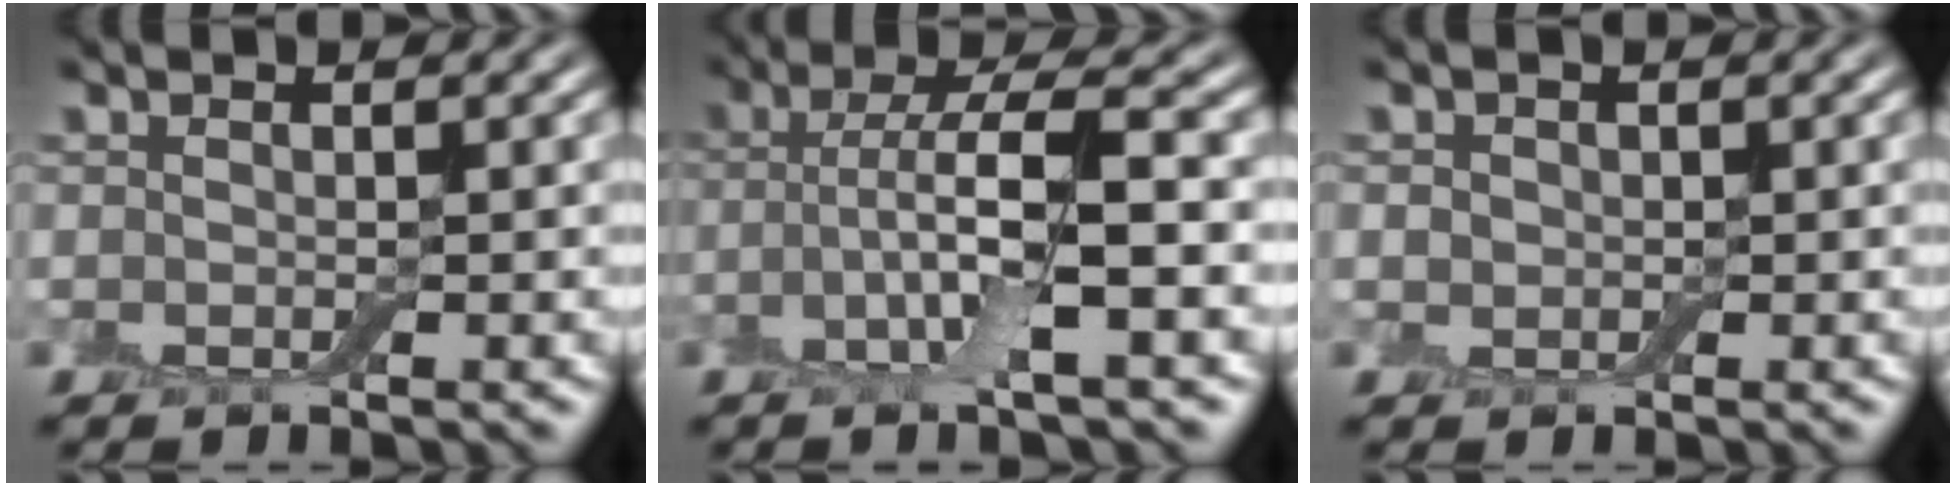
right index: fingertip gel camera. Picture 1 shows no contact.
{"total": 5.9, "force": [-1.2, 1.1, 5.7], "torque": [-0.108, 0.007, -0.026]}
{"total": 0.9, "force": [0.0, 0.9, 0.1], "torque": [0.002, -0.004, 0.000]}